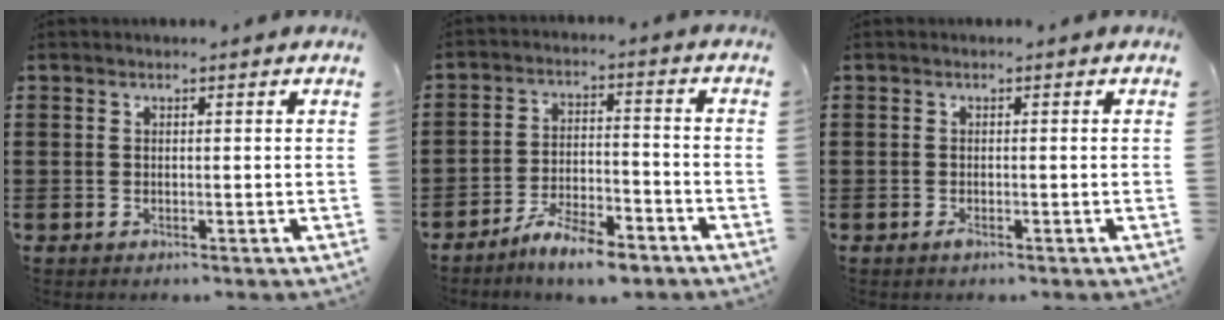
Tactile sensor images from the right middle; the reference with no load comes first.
{"total": 7.1, "force": [-6.1, 1.2, 3.3], "torque": [-0.064, 0.003, -0.114]}
{"total": 0.7, "force": [-0.4, 0.2, 0.6], "torque": [-0.013, -0.005, -0.007]}